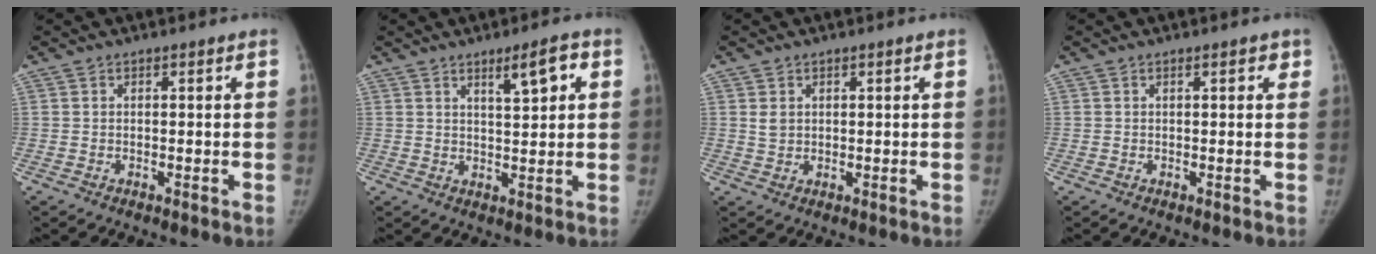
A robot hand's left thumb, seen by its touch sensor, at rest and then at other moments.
{"total": 5.7, "force": [2.6, 1.5, 4.8], "torque": [-0.066, -0.011, 0.043]}
{"total": 2.1, "force": [0.7, 1.7, 1.0], "torque": [-0.011, -0.007, 0.018]}
{"total": 1.4, "force": [0.7, 0.6, 1.0], "torque": [-0.007, 0.000, 0.008]}